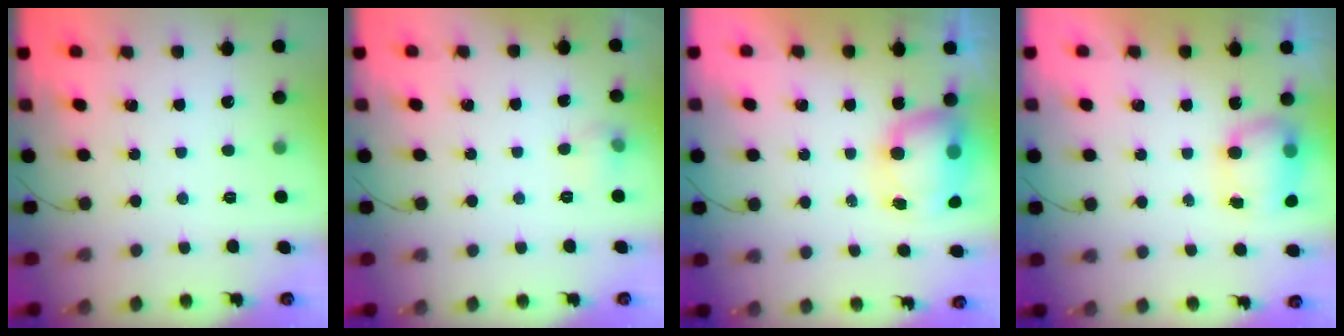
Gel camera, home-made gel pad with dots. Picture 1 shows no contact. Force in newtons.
{"total": 6.3, "press": 4.8, "slide": 4.0}
{"total": 9.2, "press": 8.9, "slide": 2.4}
{"total": 7.2, "press": 7.1, "slide": 1.2}